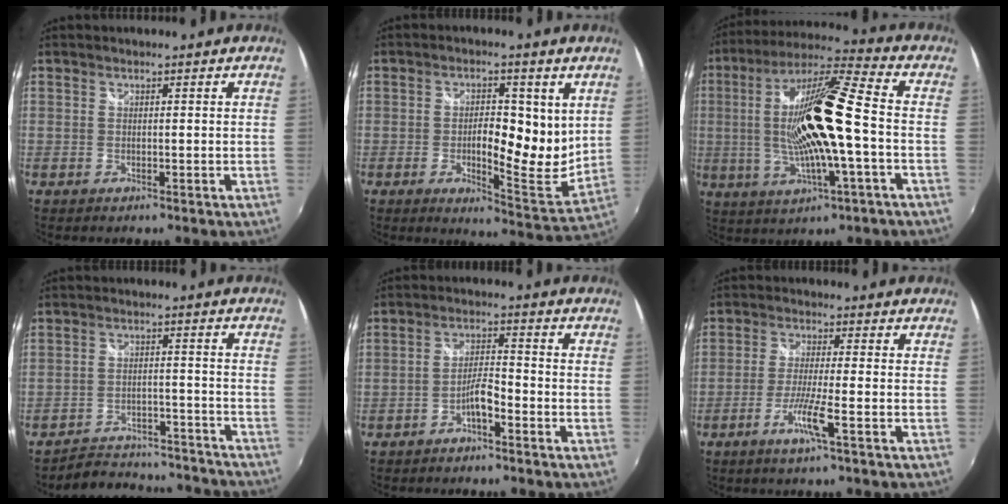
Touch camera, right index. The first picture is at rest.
{"total": 11.3, "force": [1.5, 4.7, 10.2], "torque": [-0.159, -0.015, 0.022]}
{"total": 18.2, "force": [-1.2, 1.9, 18.1], "torque": [-0.334, 0.002, -0.022]}
{"total": 17.9, "force": [-16.7, 4.9, 4.3], "torque": [-0.097, 0.029, -0.207]}
{"total": 3.6, "force": [-2.6, 0.6, 2.4], "torque": [-0.052, 0.010, -0.044]}
{"total": 5.9, "force": [-3.0, -0.7, 5.0], "torque": [-0.108, -0.009, -0.059]}